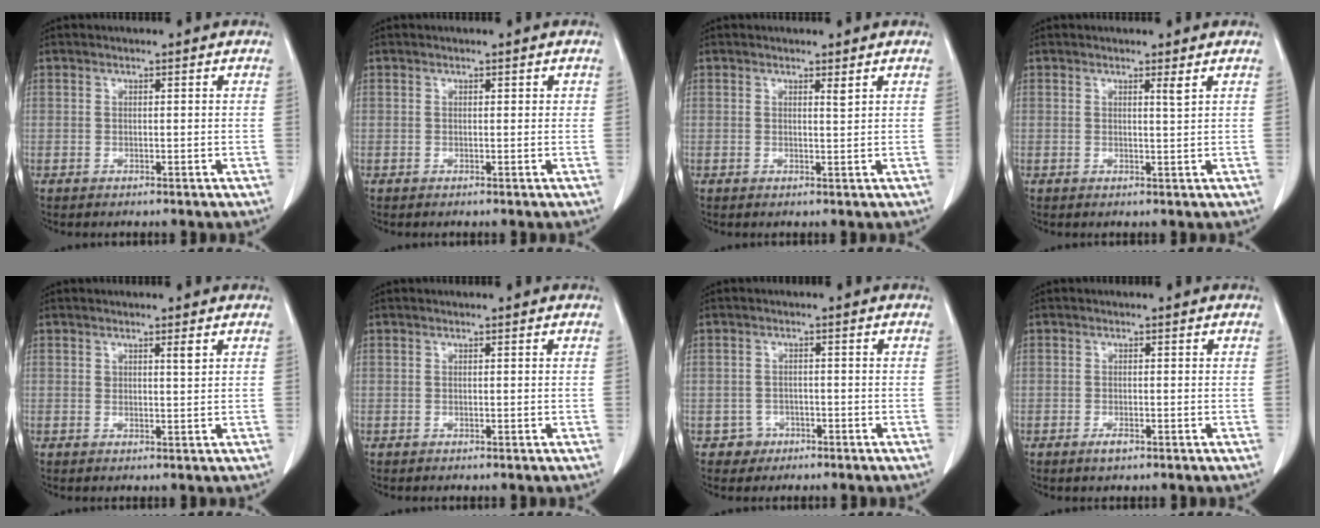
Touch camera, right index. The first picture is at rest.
{"total": 0.5, "force": [0.2, 0.3, 0.3], "torque": [-0.001, 0.002, 0.001]}
{"total": 0.8, "force": [0.6, -0.1, 0.5], "torque": [-0.013, -0.007, 0.011]}
{"total": 1.1, "force": [0.7, -0.3, 0.7], "torque": [-0.021, -0.009, 0.013]}
{"total": 1.4, "force": [0.9, 0.0, 1.1], "torque": [-0.018, -0.004, 0.013]}
{"total": 0.0}
{"total": 2.5, "force": [-1.3, 2.1, -0.3], "torque": [0.013, 0.014, -0.021]}
{"total": 1.4, "force": [-0.9, 0.5, 1.0], "torque": [-0.017, 0.000, -0.012]}